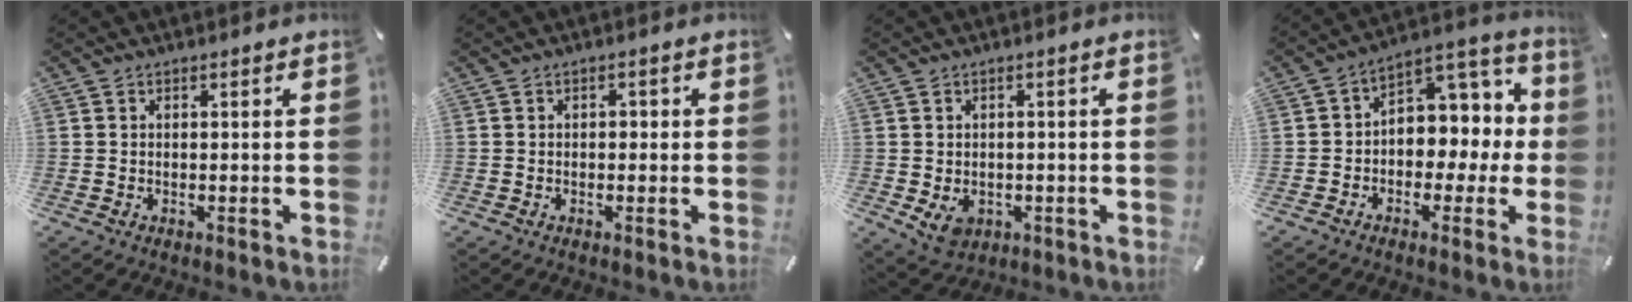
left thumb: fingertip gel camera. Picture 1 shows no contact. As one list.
[{"total": 1.0, "force": [-0.3, 0.9, 0.5], "torque": [-0.010, 0.006, -0.008]}, {"total": 4.8, "force": [-1.2, 3.8, 2.6], "torque": [-0.053, -0.002, -0.023]}, {"total": 8.2, "force": [0.3, 7.3, 3.7], "torque": [-0.046, -0.011, 0.008]}]